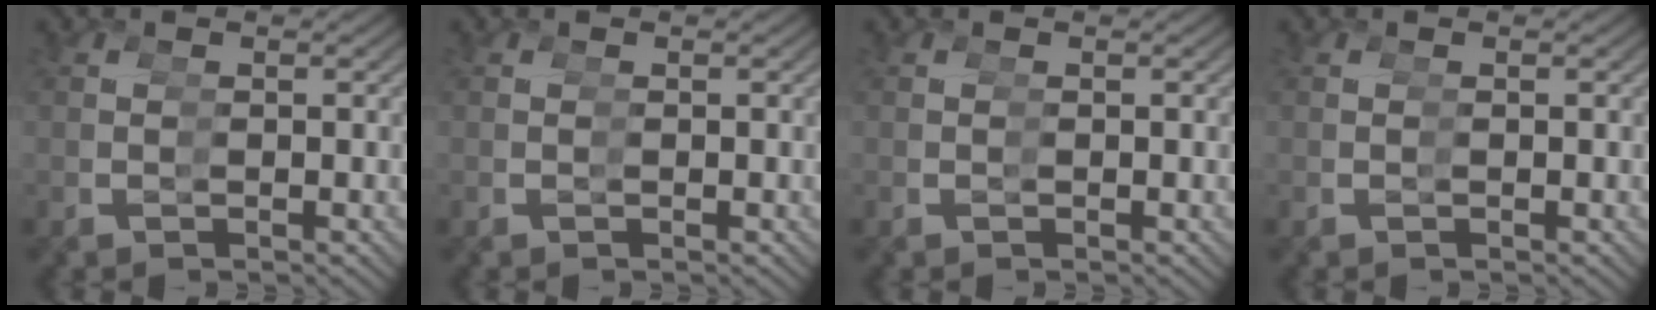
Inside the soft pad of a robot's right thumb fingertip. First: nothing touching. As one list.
[{"total": 0.0}, {"total": 0.0}, {"total": 0.0}]